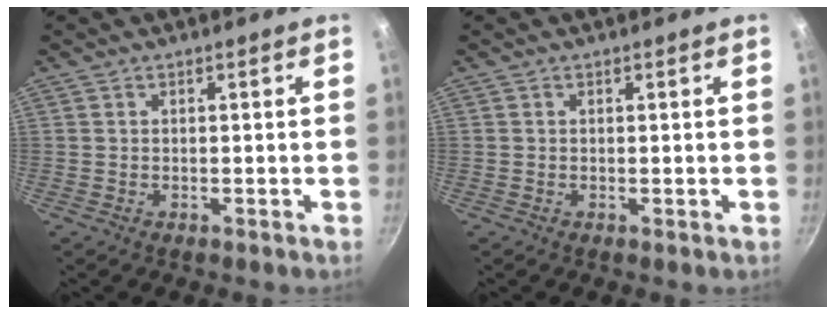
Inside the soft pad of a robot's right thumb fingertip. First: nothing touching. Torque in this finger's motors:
{"motor_torque": [1.79, 1.64, -0.12, -0.03, -0.02]}